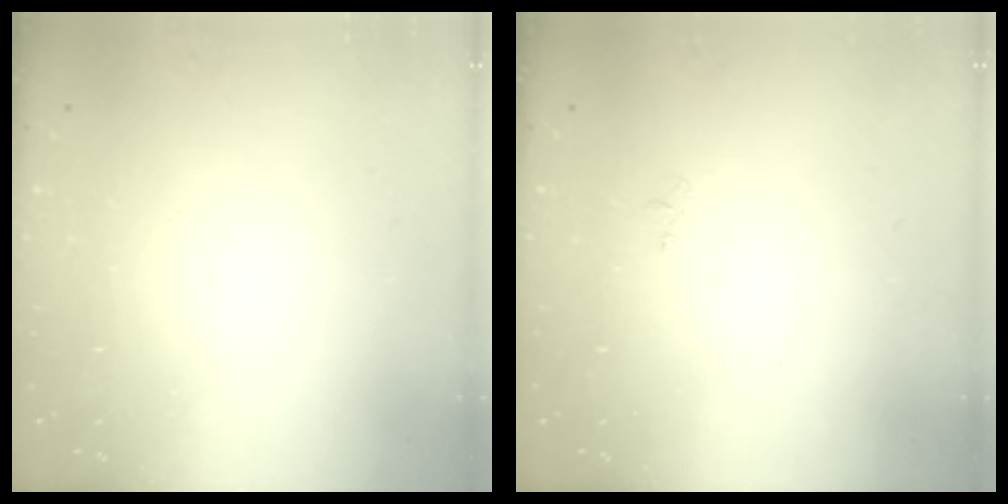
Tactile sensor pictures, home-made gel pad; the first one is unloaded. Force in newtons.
{"total": 6.1, "press": 6.1, "slide": 0.7}